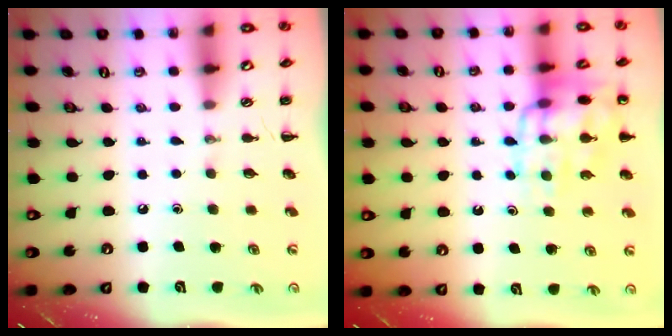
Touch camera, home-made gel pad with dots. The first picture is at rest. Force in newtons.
{"total": 14.3, "press": 14.2, "slide": 1.9}